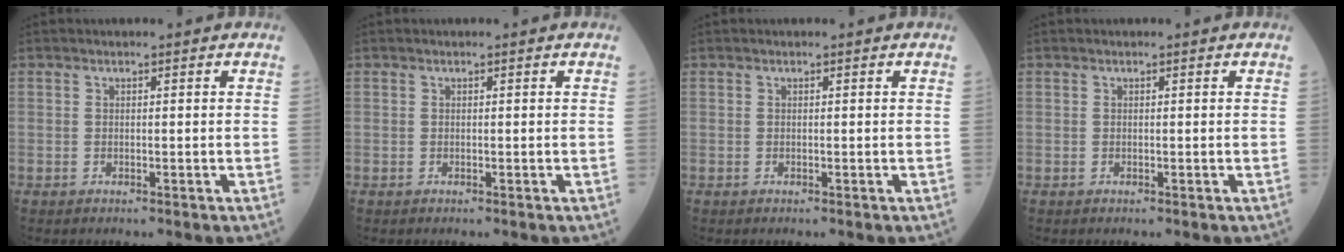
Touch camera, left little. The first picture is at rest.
{"total": 0.0}
{"total": 0.0}
{"total": 0.0}